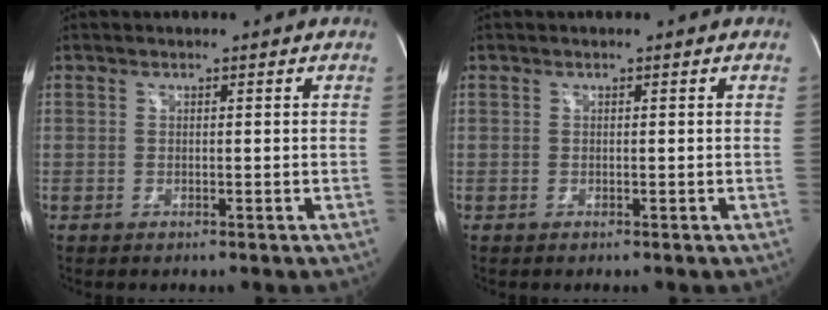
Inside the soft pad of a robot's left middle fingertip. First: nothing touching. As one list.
[{"total": 0.0}]